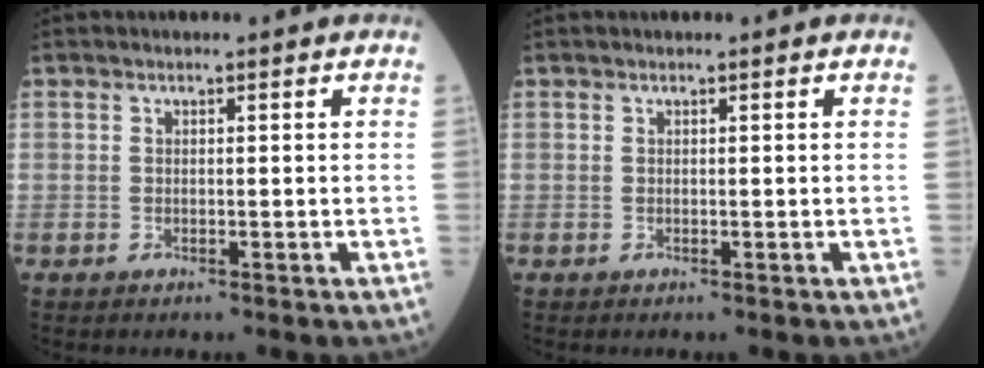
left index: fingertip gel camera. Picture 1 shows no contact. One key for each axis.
{"total": 0.0}